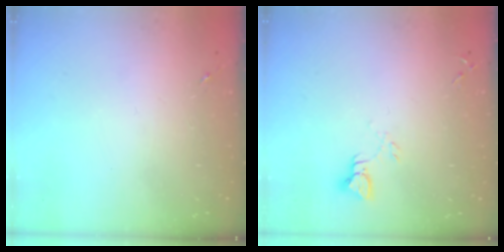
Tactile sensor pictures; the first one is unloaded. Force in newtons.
{"total": 3.3, "press": 3.3, "slide": 0.3}